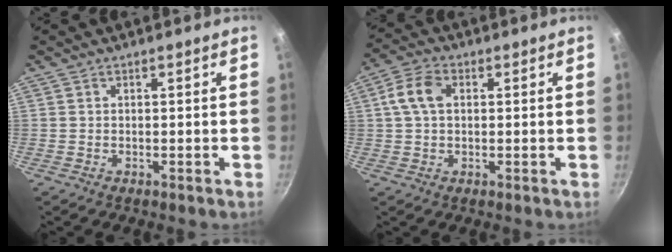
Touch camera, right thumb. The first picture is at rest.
{"total": 6.6, "force": [1.3, 4.1, 4.9], "torque": [-0.101, 0.018, 0.017]}